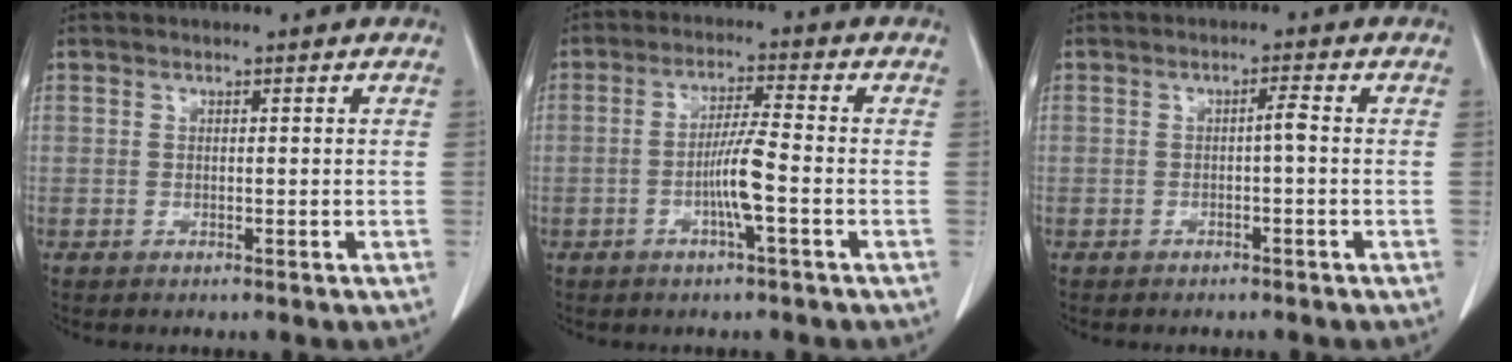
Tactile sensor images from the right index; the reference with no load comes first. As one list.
[{"total": 5.6, "force": [-1.7, -0.3, 5.3], "torque": [-0.106, 0.000, -0.033]}, {"total": 1.5, "force": [-0.2, 0.0, 1.5], "torque": [-0.024, 0.003, -0.003]}]